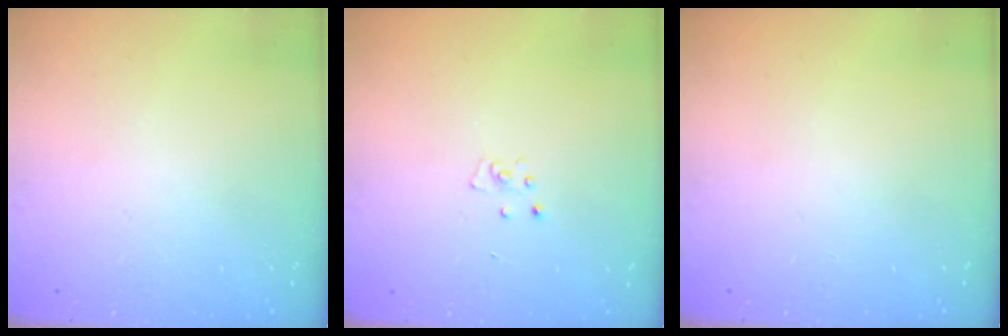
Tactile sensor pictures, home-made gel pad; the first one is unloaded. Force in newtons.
{"total": 2.6, "press": 2.6, "slide": 0.2}
{"total": 0.0}